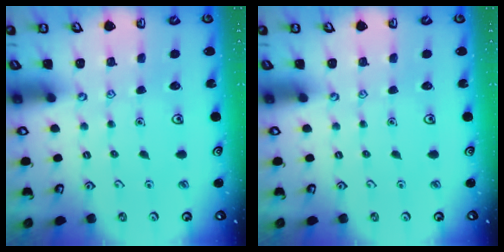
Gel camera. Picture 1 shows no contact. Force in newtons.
{"total": 0.0}